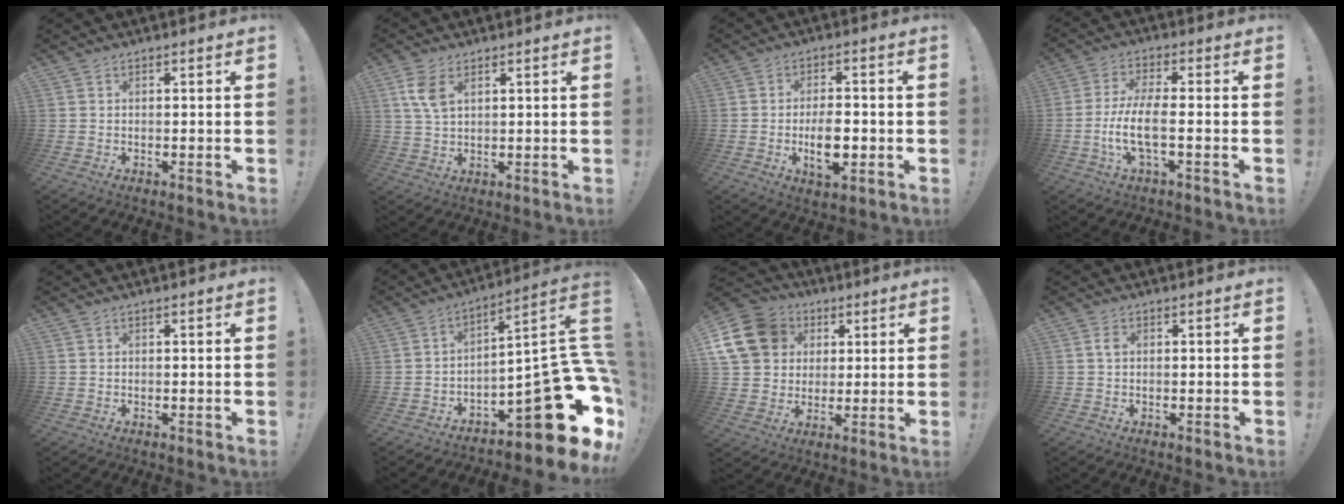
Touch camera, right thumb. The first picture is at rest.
{"total": 6.9, "force": [3.0, 3.5, 5.1], "torque": [-0.094, -0.006, 0.054]}
{"total": 9.5, "force": [-2.2, 4.4, 8.0], "torque": [-0.134, -0.001, -0.039]}
{"total": 9.7, "force": [-2.3, 2.6, 9.1], "torque": [-0.188, -0.006, -0.043]}
{"total": 0.0}
{"total": 21.8, "force": [-8.5, 7.2, 18.8], "torque": [-0.223, 0.020, -0.128]}
{"total": 17.4, "force": [5.4, 14.5, 8.0], "torque": [-0.138, -0.009, 0.117]}
{"total": 1.5, "force": [0.2, 1.0, 1.1], "torque": [-0.020, 0.003, 0.002]}